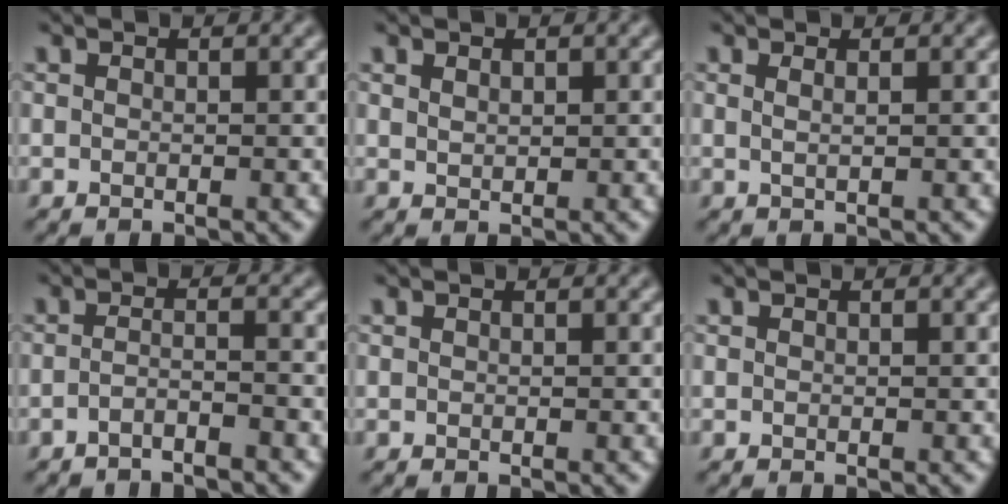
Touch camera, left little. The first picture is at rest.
{"total": 0.8, "force": [0.5, 0.5, 0.5], "torque": [-0.012, 0.000, 0.012]}
{"total": 0.6, "force": [0.3, 0.0, 0.6], "torque": [-0.012, 0.002, 0.003]}
{"total": 2.0, "force": [-1.6, 0.0, 1.1], "torque": [-0.020, 0.003, -0.037]}
{"total": 0.0}
{"total": 0.0}